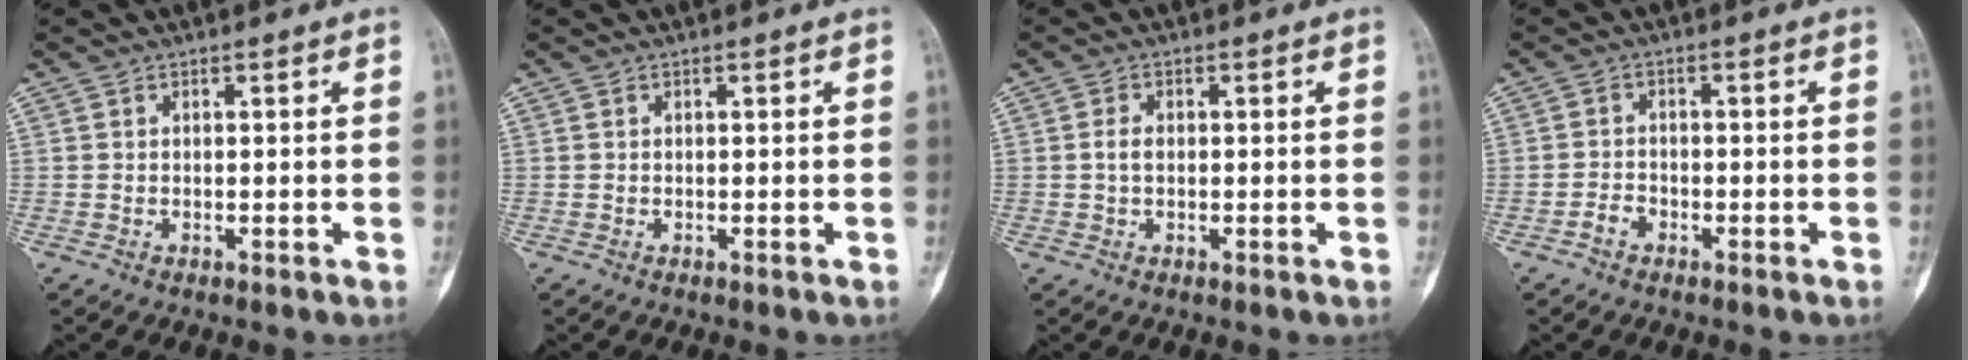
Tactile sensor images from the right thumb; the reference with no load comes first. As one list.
[{"total": 0.0}, {"total": 2.0, "force": [0.0, 1.2, 1.5], "torque": [-0.028, 0.004, -0.004]}, {"total": 2.2, "force": [-1.3, 1.5, 0.9], "torque": [-0.013, 0.012, -0.027]}]